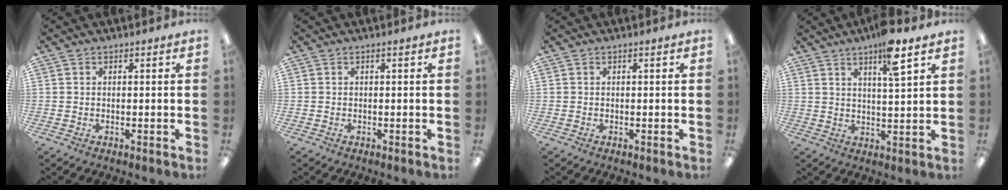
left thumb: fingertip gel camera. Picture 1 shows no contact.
{"total": 0.0}
{"total": 0.0}
{"total": 8.7, "force": [5.7, 1.6, 6.3], "torque": [-0.097, -0.026, 0.091]}